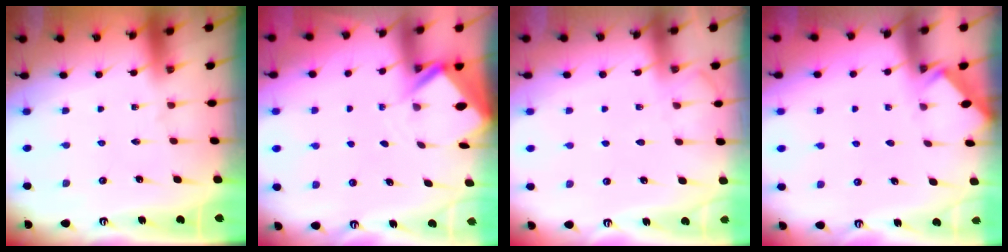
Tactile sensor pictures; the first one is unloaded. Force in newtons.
{"total": 3.3, "press": 3.3, "slide": 0.3}
{"total": 5.9, "press": 5.9, "slide": 0.8}
{"total": 1.7, "press": 1.7, "slide": 0.2}